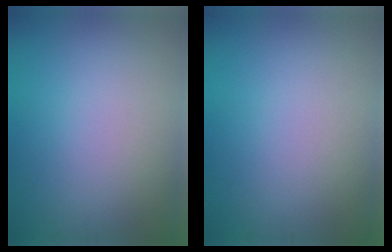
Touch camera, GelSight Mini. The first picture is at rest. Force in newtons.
{"total": 0.0}